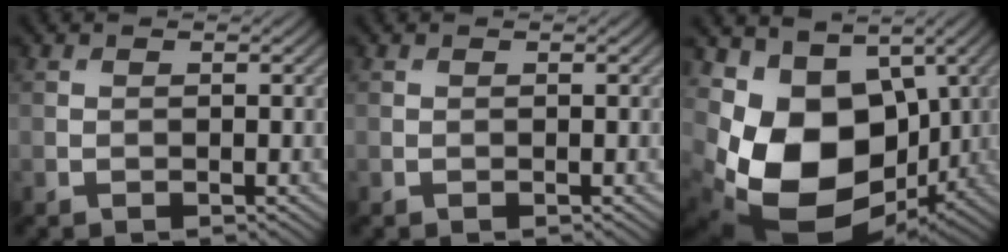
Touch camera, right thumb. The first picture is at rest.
{"total": 0.0}
{"total": 15.1, "force": [-0.7, 11.0, 10.3], "torque": [-0.221, -0.040, 0.000]}